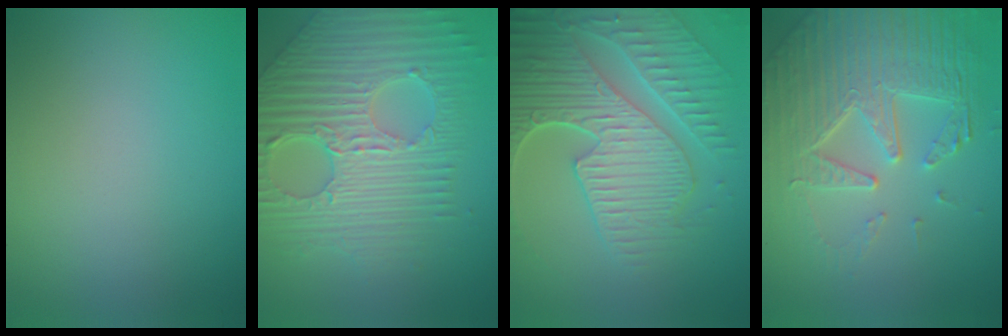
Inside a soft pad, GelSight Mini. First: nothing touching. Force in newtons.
{"total": 9.8, "press": 6.6, "slide": 7.2}
{"total": 9.2, "press": 6.6, "slide": 6.4}
{"total": 8.2, "press": 5.7, "slide": 5.8}